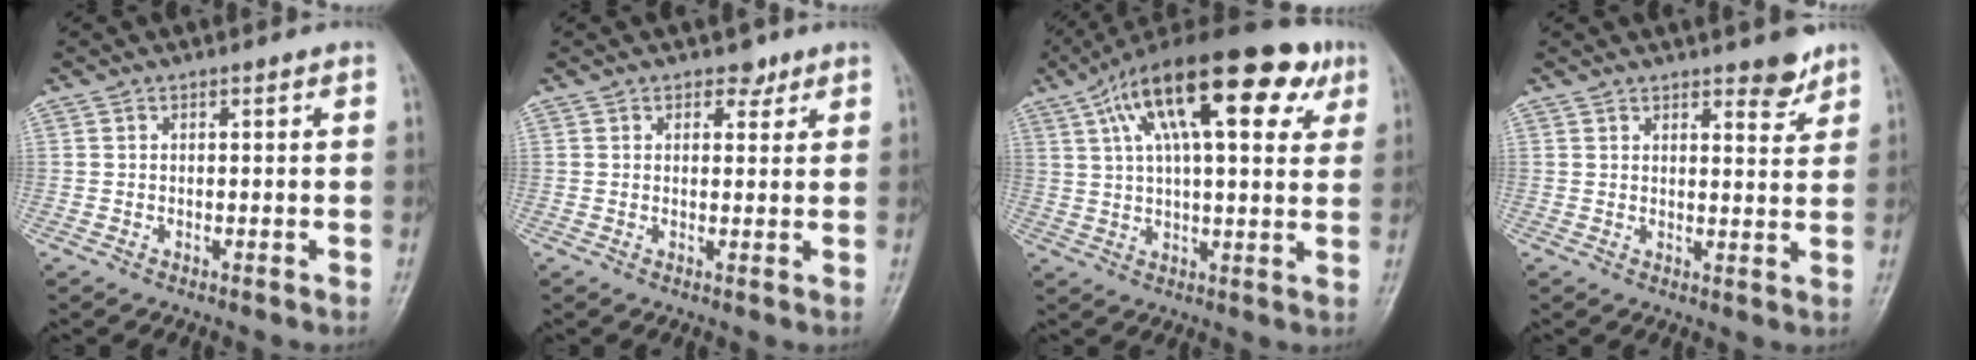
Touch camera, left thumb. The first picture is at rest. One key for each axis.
{"total": 2.5, "fx": 1.6, "fy": 1.7, "fz": 0.8, "tx": 0.004, "ty": -0.007, "tz": 0.019}
{"total": 24.0, "fx": 10.6, "fy": 9.4, "fz": 19.3, "tx": -0.292, "ty": 0.018, "tz": 0.163}
{"total": 4.1, "fx": 3.2, "fy": 1.3, "fz": 2.2, "tx": -0.013, "ty": -0.025, "tz": 0.043}